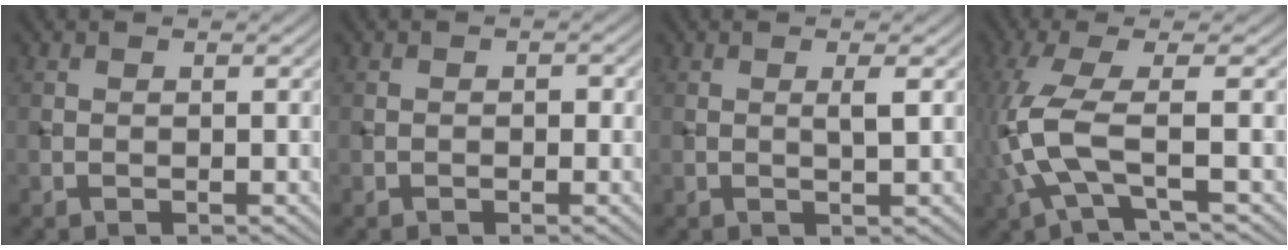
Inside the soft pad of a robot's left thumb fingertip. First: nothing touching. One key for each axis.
{"total": 0.8, "fx": -0.2, "fy": 0.7, "fz": 0.5, "tx": -0.004, "ty": -0.004, "tz": -0.006}
{"total": 1.3, "fx": 0.4, "fy": 0.0, "fz": 1.3, "tx": -0.027, "ty": 0.001, "tz": 0.004}
{"total": 7.7, "fx": -1.1, "fy": 1.8, "fz": 7.4, "tx": -0.180, "ty": 0.006, "tz": -0.031}